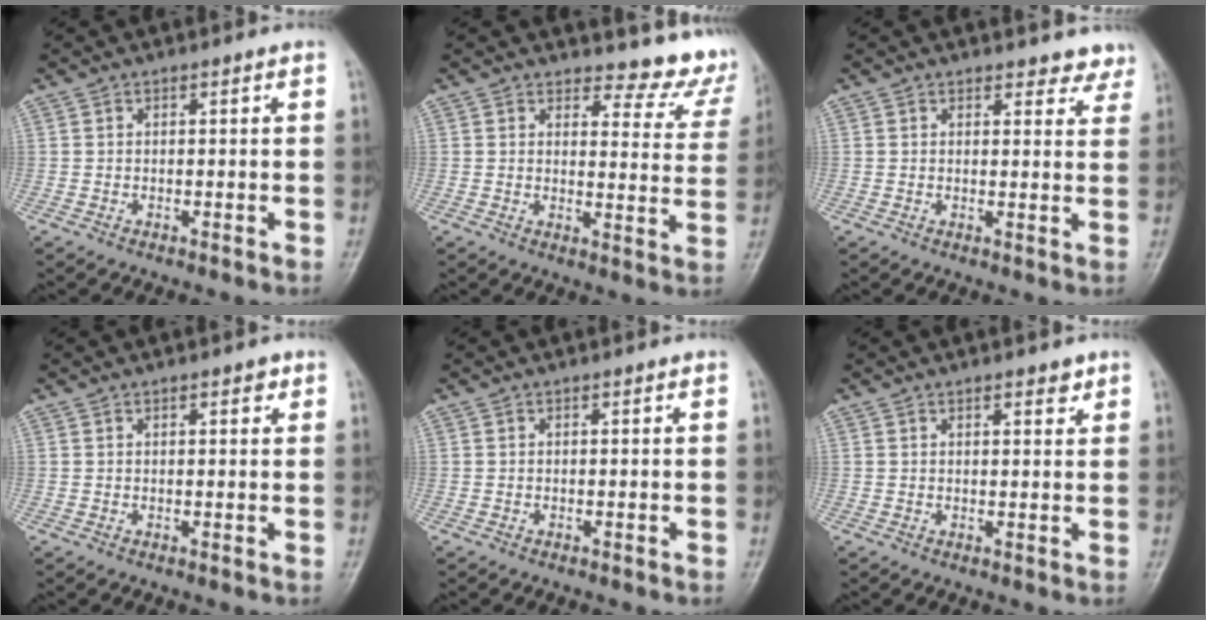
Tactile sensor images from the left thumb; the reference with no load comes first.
{"total": 9.1, "force": [8.7, 2.7, 0.7], "torque": [0.028, -0.090, 0.083]}
{"total": 4.6, "force": [4.2, 1.9, 0.1], "torque": [0.034, -0.026, 0.028]}
{"total": 1.9, "force": [1.1, 0.9, 1.2], "torque": [-0.007, -0.003, 0.013]}
{"total": 0.0}
{"total": 2.6, "force": [1.8, 1.0, 1.6], "torque": [-0.011, -0.009, 0.023]}